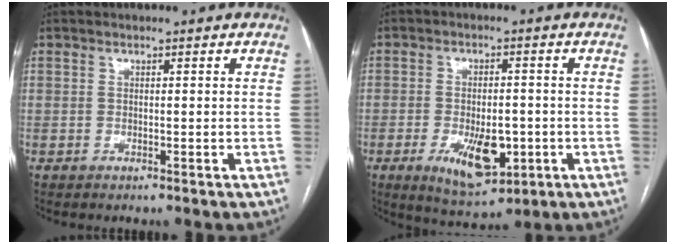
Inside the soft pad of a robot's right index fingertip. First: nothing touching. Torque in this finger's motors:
{"motor_torque": [-0.12, 0.07, 0.05, 0.02]}